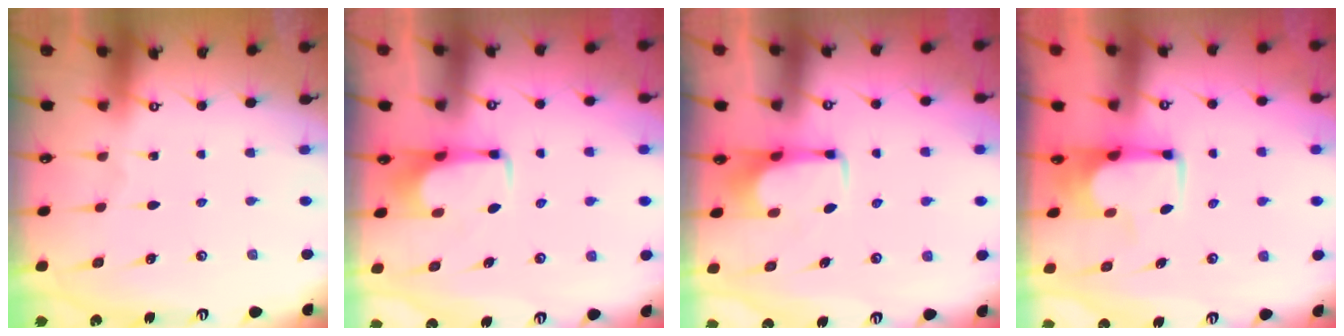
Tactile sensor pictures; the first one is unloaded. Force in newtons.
{"total": 1.6, "press": 1.5, "slide": 0.4}
{"total": 1.6, "press": 1.5, "slide": 0.4}
{"total": 3.7, "press": 3.7, "slide": 0.4}